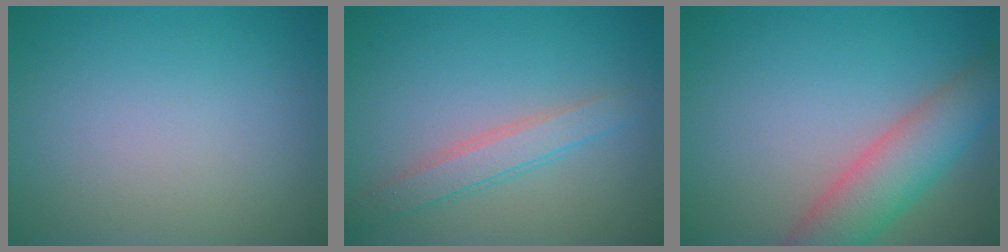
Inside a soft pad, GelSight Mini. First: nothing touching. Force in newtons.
{"total": 2.5, "press": 2.5, "slide": 0.1}
{"total": 6.0, "press": 5.9, "slide": 0.4}